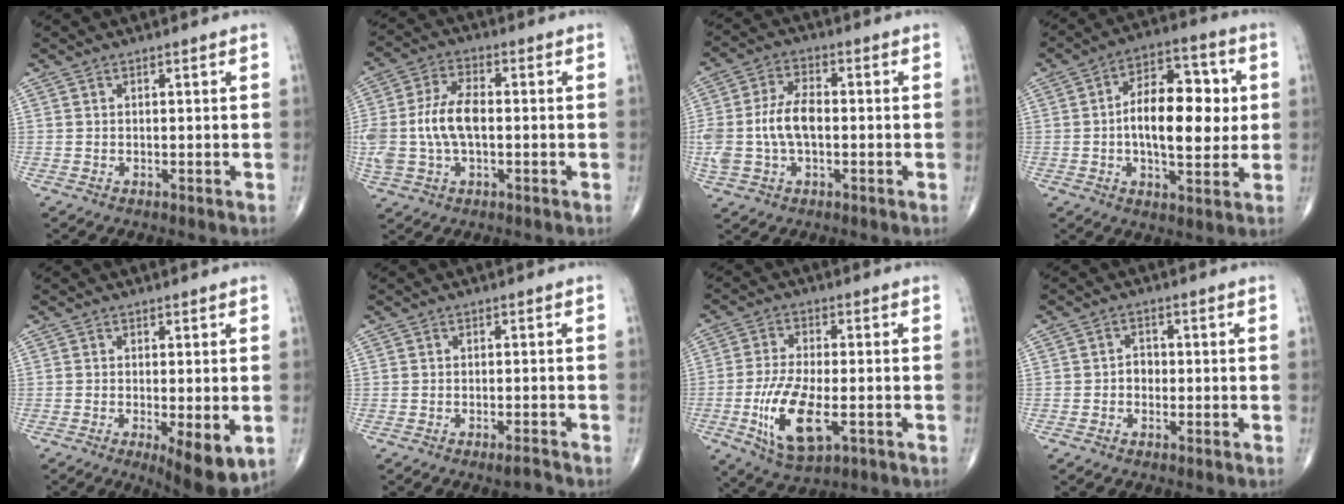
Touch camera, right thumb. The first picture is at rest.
{"total": 11.2, "force": [-0.5, 6.2, 9.3], "torque": [-0.205, 0.020, -0.008]}
{"total": 10.0, "force": [-0.7, 5.7, 8.2], "torque": [-0.177, 0.022, -0.013]}
{"total": 16.1, "force": [0.8, 8.0, 14.0], "torque": [-0.188, 0.016, 0.006]}
{"total": 8.1, "force": [-2.3, 2.4, 7.3], "torque": [-0.106, -0.021, -0.033]}
{"total": 1.7, "force": [-1.4, 0.0, 0.8], "torque": [-0.019, 0.006, -0.026]}
{"total": 12.2, "force": [-3.5, 5.1, 10.5], "torque": [-0.207, -0.001, -0.056]}
{"total": 2.3, "force": [-0.5, 1.9, 1.2], "torque": [-0.002, 0.008, -0.013]}